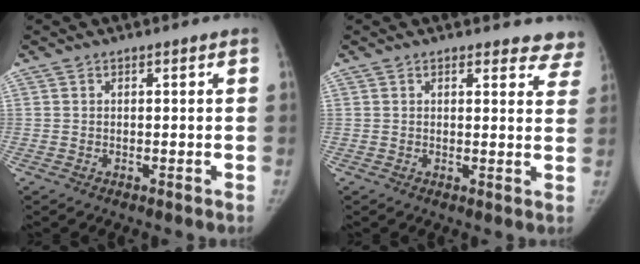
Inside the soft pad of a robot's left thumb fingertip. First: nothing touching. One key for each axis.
{"total": 7.9, "fx": 7.2, "fy": 2.9, "fz": 1.4, "tx": 0.040, "ty": -0.027, "tz": 0.051}